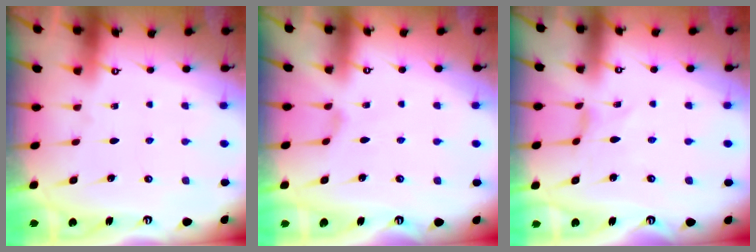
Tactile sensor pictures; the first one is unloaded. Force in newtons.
{"total": 0.7, "press": 0.6, "slide": 0.3}
{"total": 0.0}